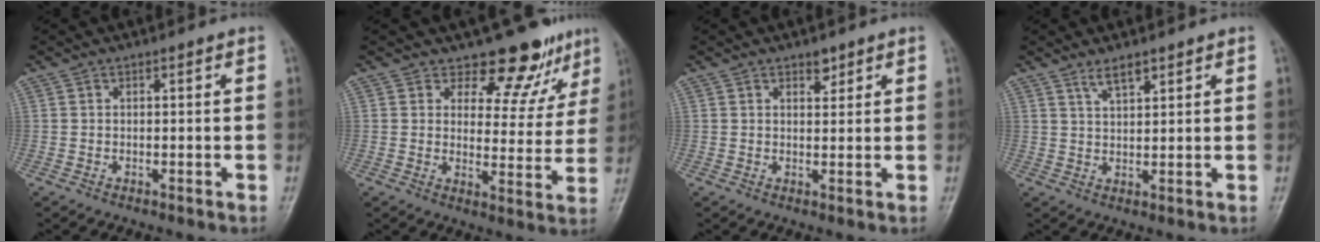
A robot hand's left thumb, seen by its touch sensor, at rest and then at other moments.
{"total": 9.8, "force": [8.1, 4.9, 2.4], "torque": [0.012, -0.064, 0.096]}
{"total": 1.8, "force": [1.3, 1.0, 0.7], "torque": [0.003, -0.009, 0.020]}
{"total": 3.2, "force": [2.4, 1.0, 1.9], "torque": [-0.032, -0.013, 0.049]}